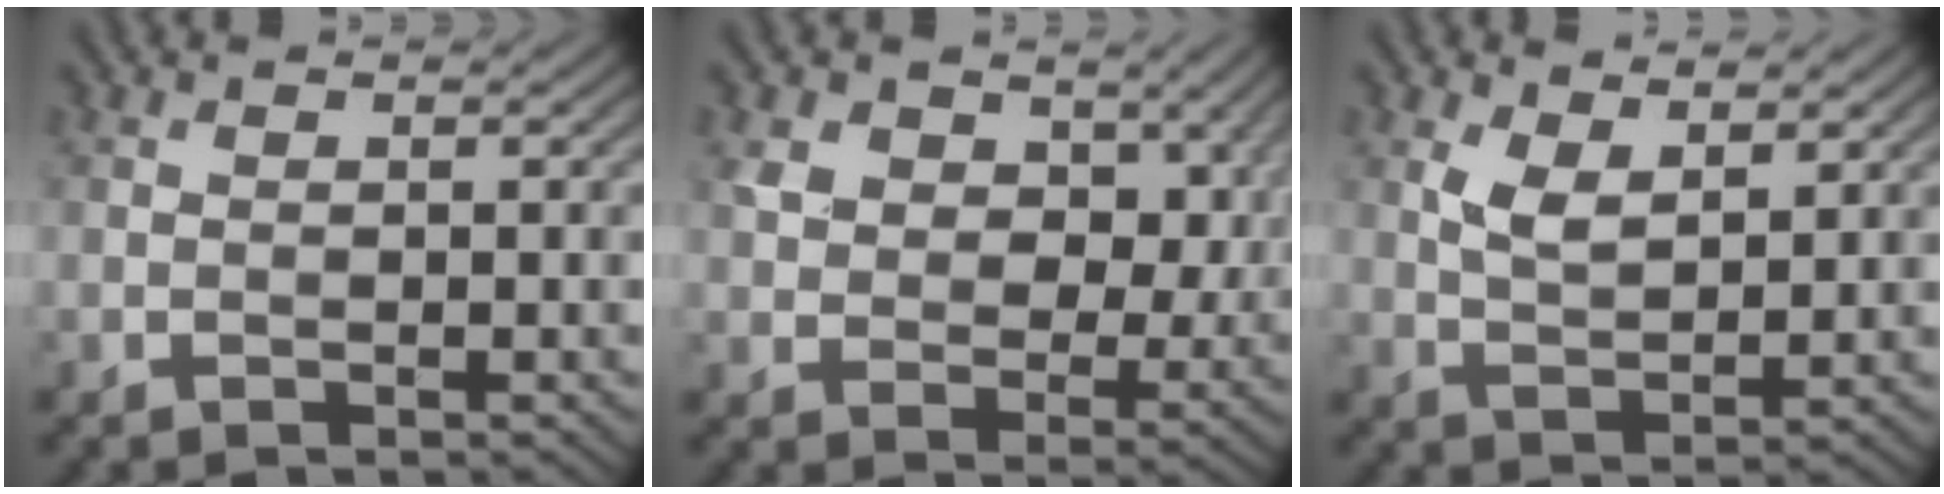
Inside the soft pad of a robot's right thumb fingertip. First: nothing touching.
{"total": 8.8, "force": [3.2, 6.2, 5.4], "torque": [-0.117, -0.007, 0.054]}
{"total": 3.6, "force": [2.1, 1.4, 2.6], "torque": [-0.067, -0.005, 0.045]}